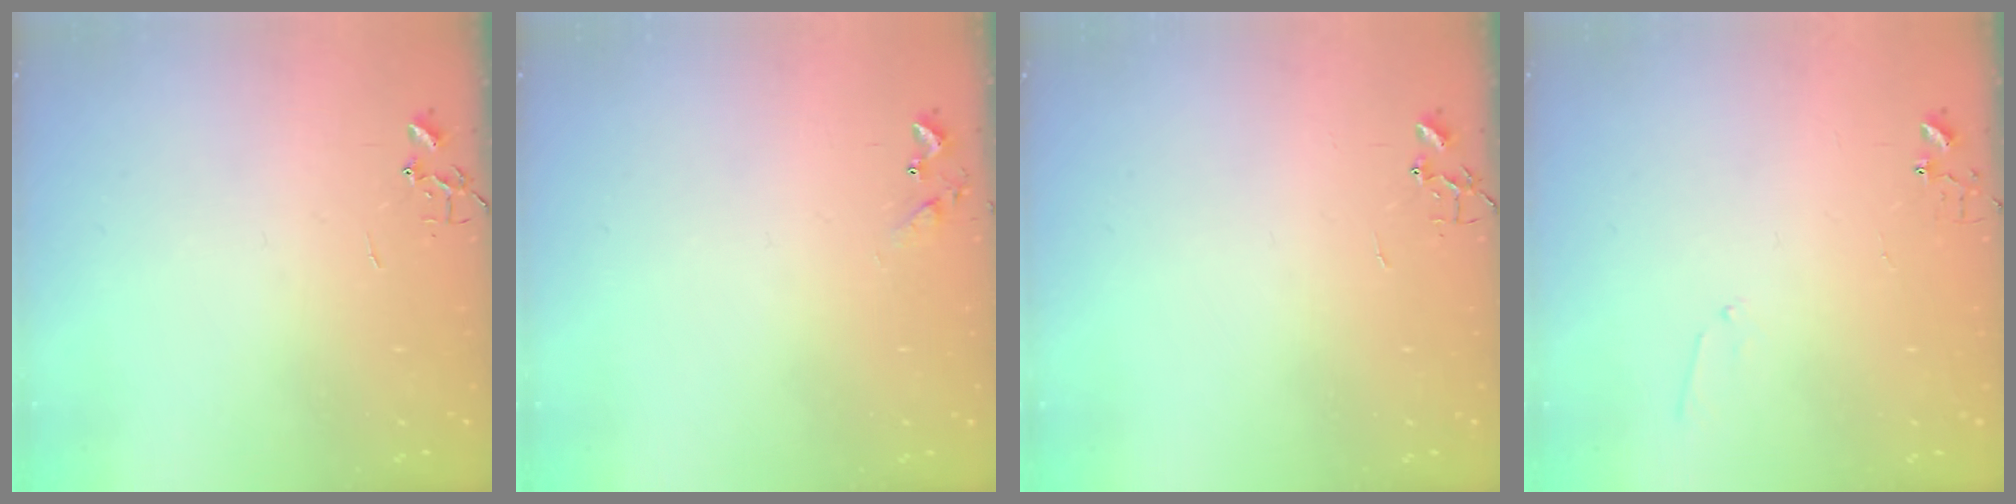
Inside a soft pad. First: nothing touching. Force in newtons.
{"total": 5.9, "press": 5.9, "slide": 0.5}
{"total": 0.0}
{"total": 4.8, "press": 4.7, "slide": 0.6}